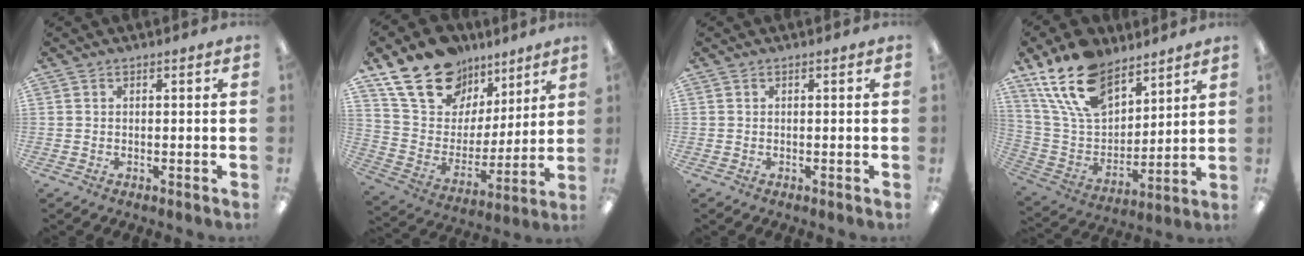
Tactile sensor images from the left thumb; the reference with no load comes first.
{"total": 21.1, "force": [14.5, 12.9, 8.4], "torque": [-0.151, -0.084, 0.266]}
{"total": 0.0}
{"total": 19.4, "force": [12.9, 10.5, 10.0], "torque": [-0.201, -0.054, 0.241]}